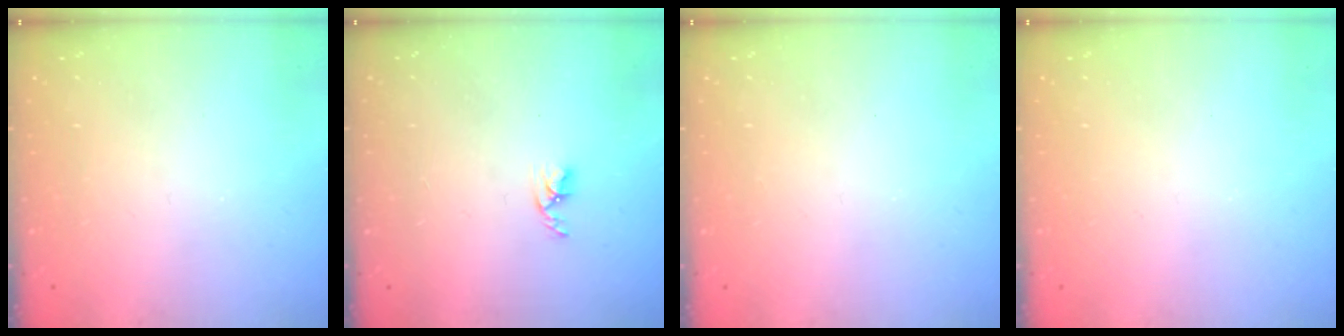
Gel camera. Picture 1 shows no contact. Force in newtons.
{"total": 2.7, "press": 2.7, "slide": 0.5}
{"total": 0.0}
{"total": 0.0}